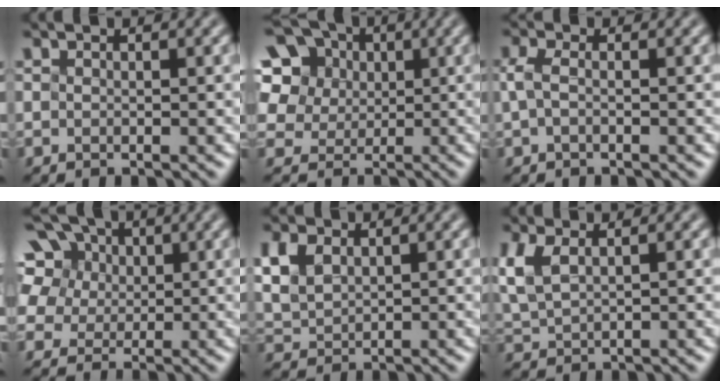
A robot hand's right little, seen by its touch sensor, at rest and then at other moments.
{"total": 11.0, "force": [3.2, 9.4, 4.7], "torque": [-0.123, 0.040, 0.058]}
{"total": 0.9, "force": [-0.3, 0.1, 0.8], "torque": [-0.026, 0.004, 0.003]}
{"total": 10.5, "force": [4.4, 8.0, 5.3], "torque": [-0.111, 0.045, 0.049]}
{"total": 3.3, "force": [1.2, 2.3, 2.1], "torque": [-0.057, 0.011, 0.038]}
{"total": 2.4, "force": [1.1, 1.1, 1.8], "torque": [-0.056, 0.008, 0.039]}